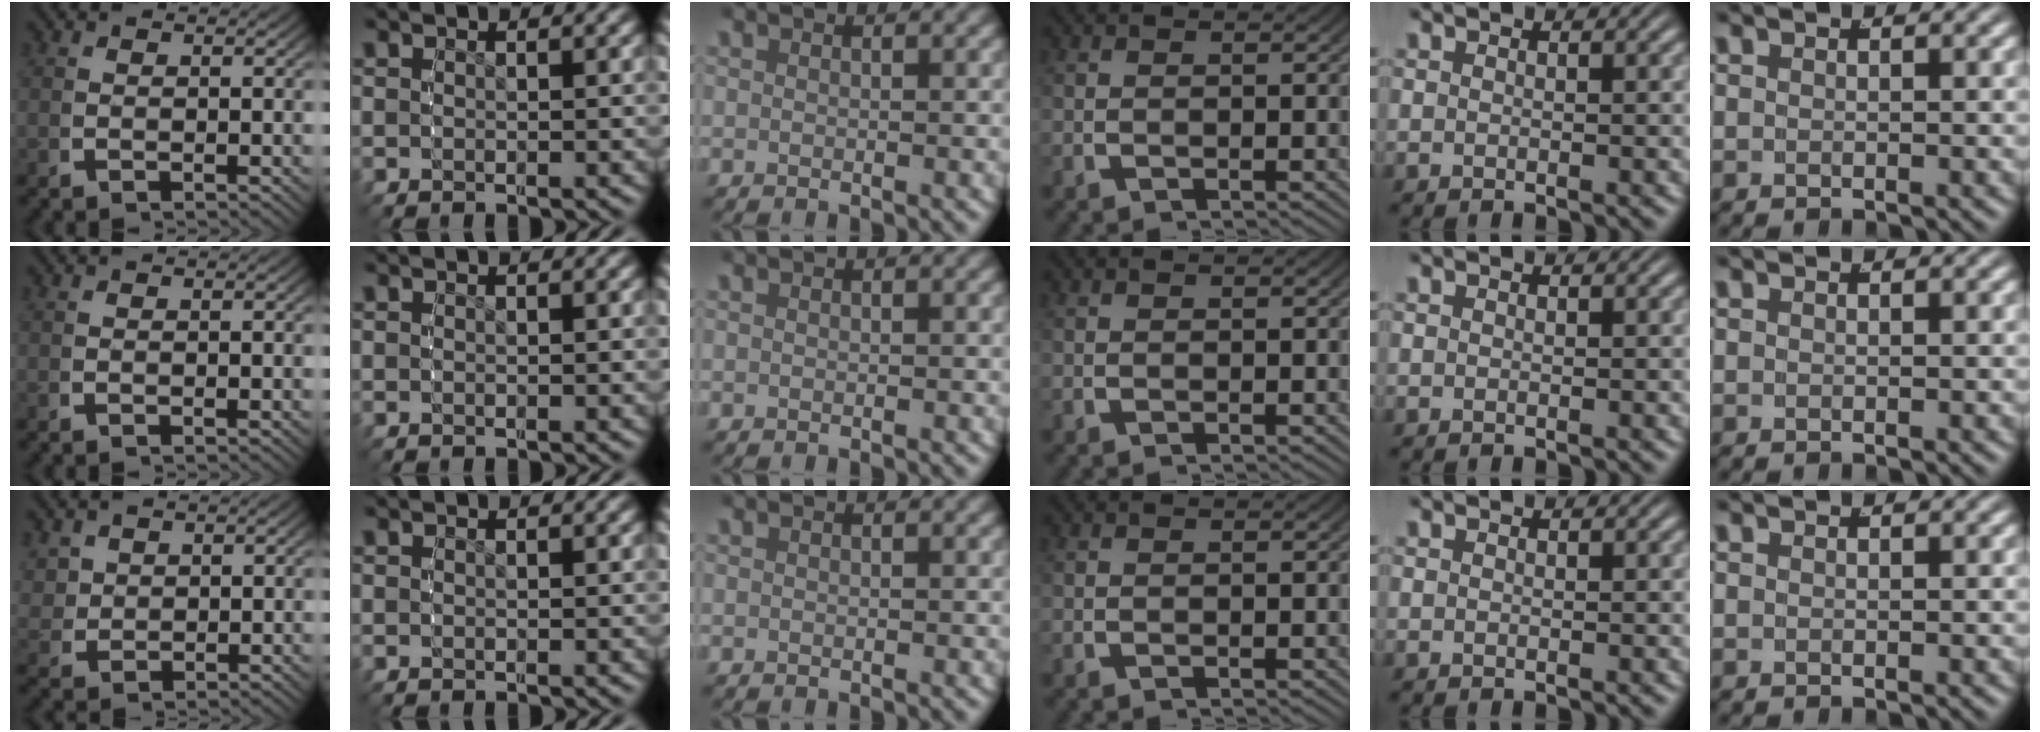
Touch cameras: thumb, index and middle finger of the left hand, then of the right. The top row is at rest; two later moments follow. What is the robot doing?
{"motion": "grasp_and_lifting", "object": "backpack"}